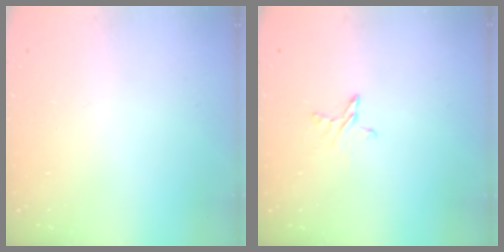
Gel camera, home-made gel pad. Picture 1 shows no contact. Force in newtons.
{"total": 3.9, "press": 3.9, "slide": 0.4}